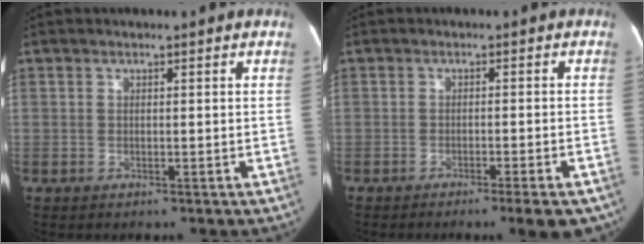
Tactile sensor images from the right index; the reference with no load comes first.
{"total": 5.2, "force": [-3.7, 0.2, 3.7], "torque": [-0.037, -0.003, -0.049]}